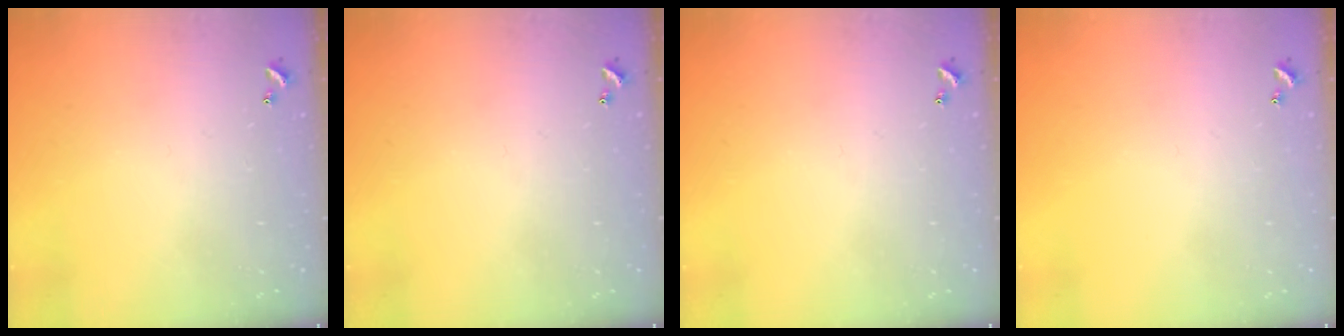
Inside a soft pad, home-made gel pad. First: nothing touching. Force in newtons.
{"total": 0.0}
{"total": 0.0}
{"total": 0.0}